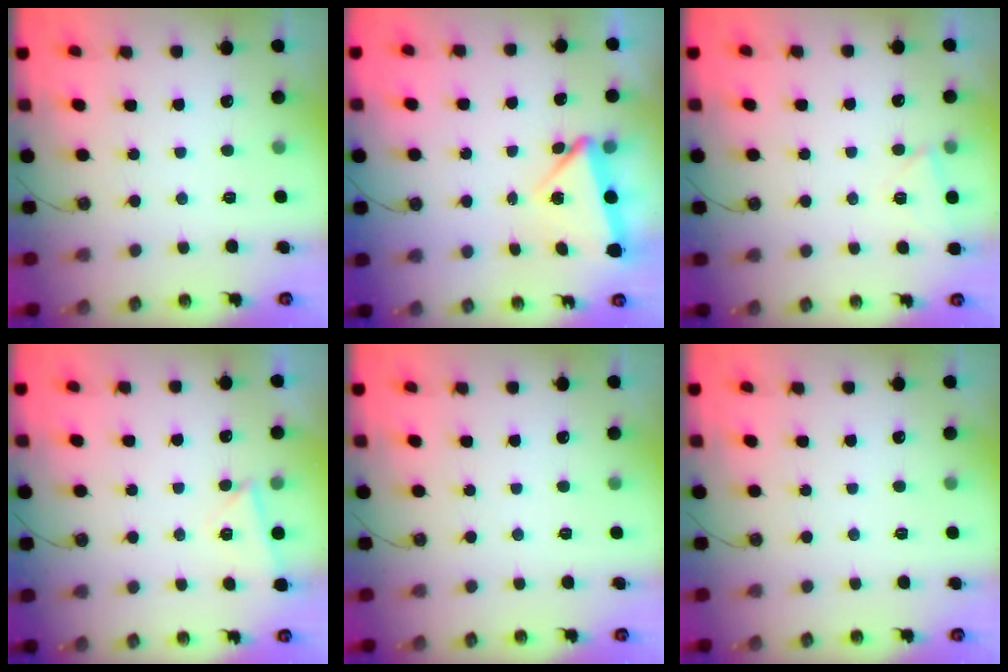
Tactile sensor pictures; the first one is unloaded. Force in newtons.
{"total": 4.7, "press": 4.6, "slide": 0.5}
{"total": 4.4, "press": 2.0, "slide": 4.0}
{"total": 3.5, "press": 2.6, "slide": 2.3}
{"total": 0.0}
{"total": 0.0}